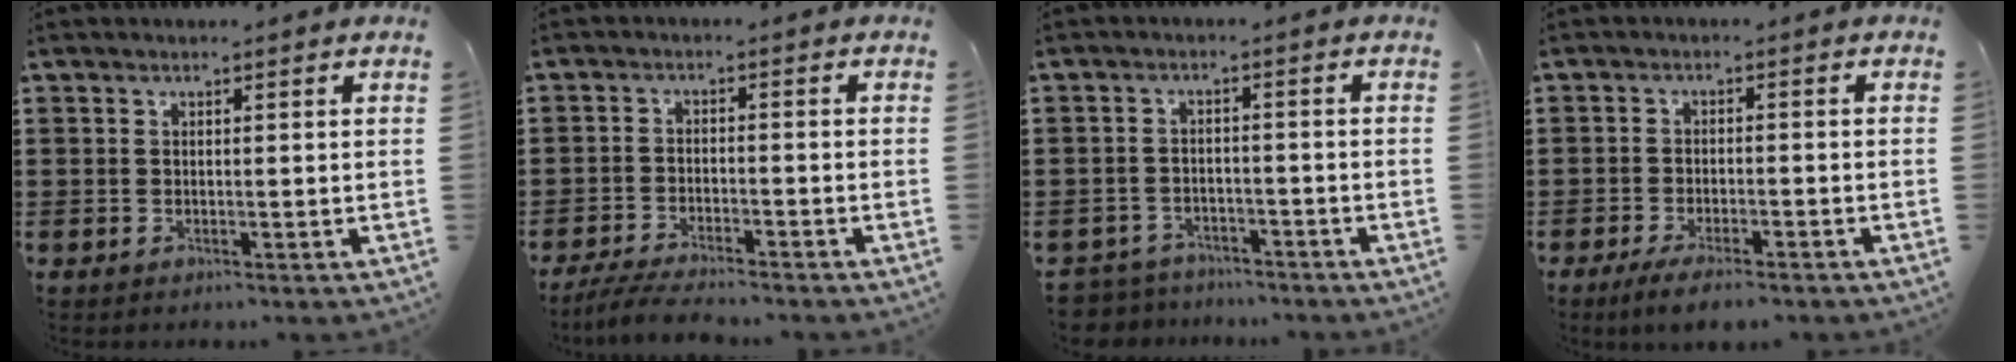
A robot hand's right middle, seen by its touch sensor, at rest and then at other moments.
{"total": 4.1, "force": [-3.8, 0.2, 1.4], "torque": [-0.037, -0.008, -0.079]}
{"total": 3.6, "force": [-3.5, 0.6, -0.3], "torque": [-0.011, -0.003, -0.080]}
{"total": 3.1, "force": [-2.7, 0.4, 1.5], "torque": [-0.033, -0.001, -0.055]}